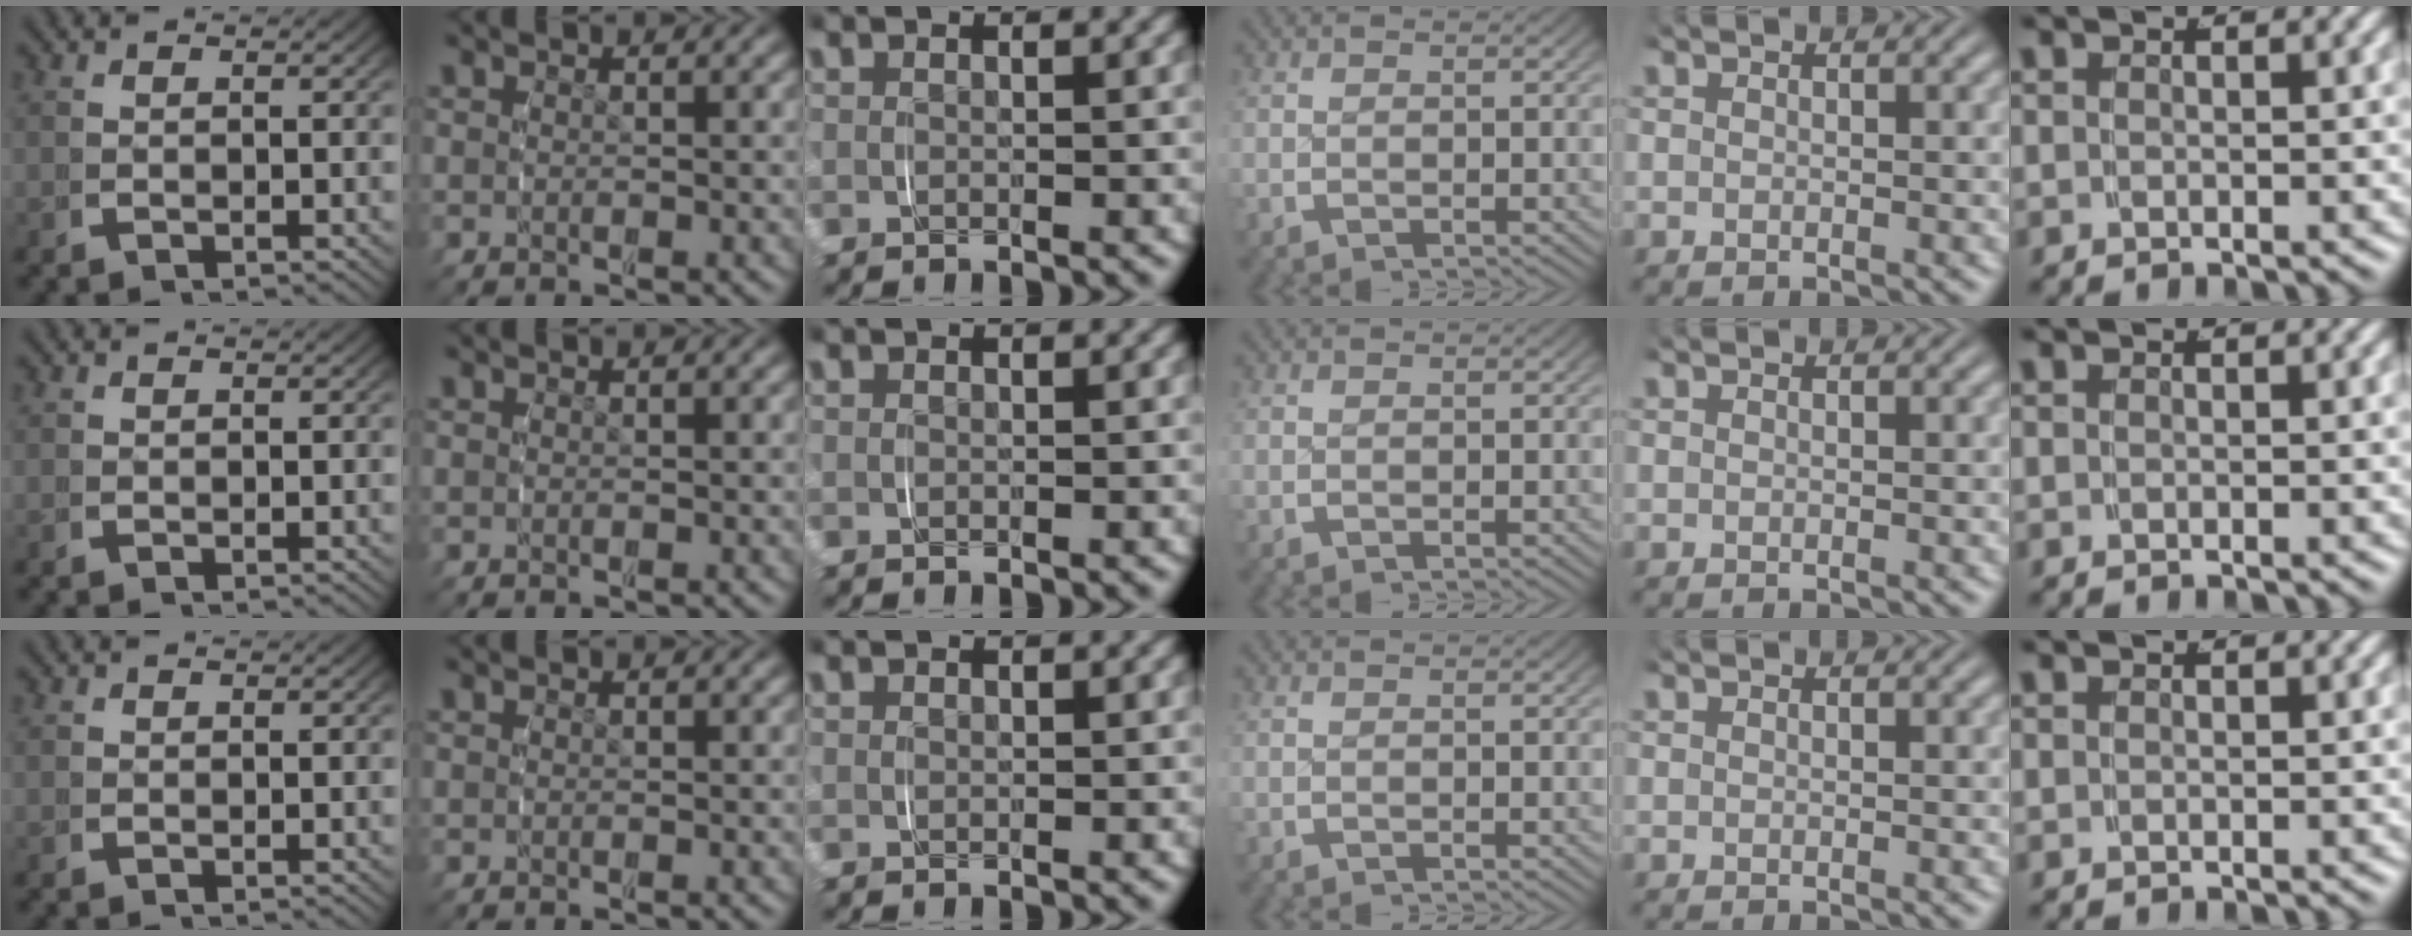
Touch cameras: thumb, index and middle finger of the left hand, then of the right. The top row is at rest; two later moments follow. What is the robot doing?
{"motion": "grasp_and_lifting", "object": "scarf"}